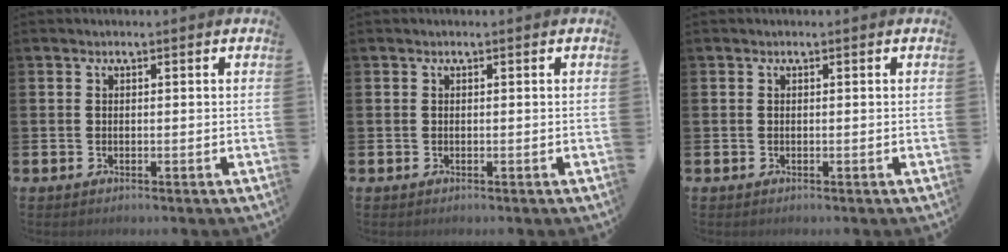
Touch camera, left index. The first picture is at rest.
{"total": 0.0}
{"total": 0.0}